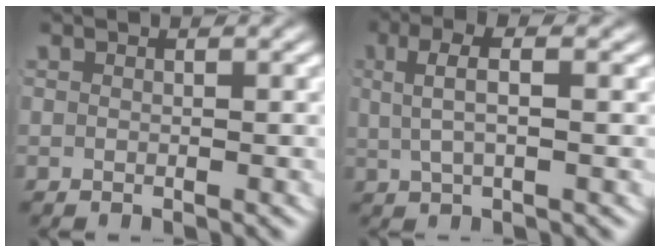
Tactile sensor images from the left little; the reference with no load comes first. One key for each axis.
{"total": 3.4, "fx": 1.2, "fy": 0.7, "fz": 3.1, "tx": -0.054, "ty": 0.012, "tz": 0.020}